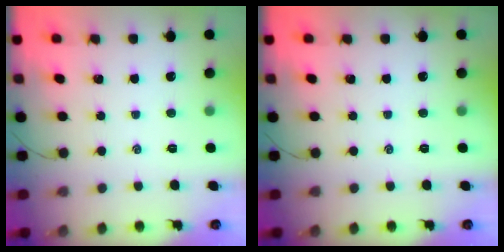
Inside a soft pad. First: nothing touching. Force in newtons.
{"total": 0.0}